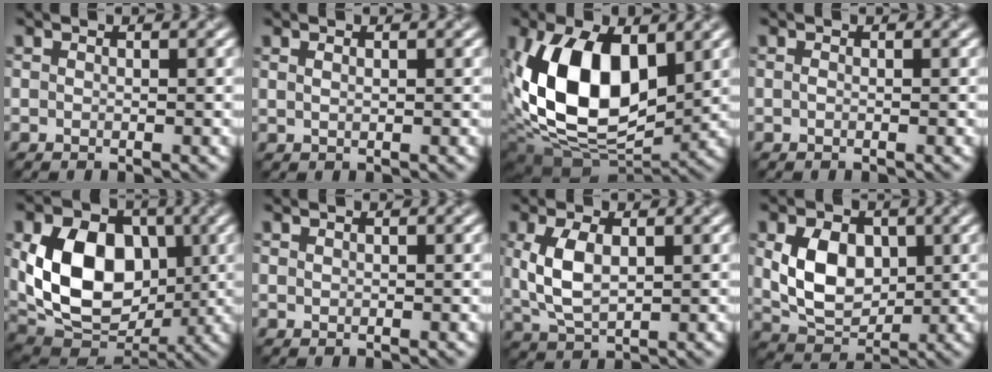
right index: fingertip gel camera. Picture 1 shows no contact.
{"total": 0.6, "force": [0.4, 0.2, 0.5], "torque": [-0.011, 0.001, 0.008]}
{"total": 13.2, "force": [2.0, 7.5, 10.6], "torque": [-0.203, -0.012, 0.035]}
{"total": 0.0}
{"total": 11.1, "force": [0.9, 7.9, 7.7], "torque": [-0.144, -0.010, 0.017]}
{"total": 0.0}
{"total": 4.6, "force": [0.8, 2.4, 3.9], "torque": [-0.089, 0.004, 0.022]}
{"total": 6.4, "force": [0.8, 4.5, 4.4], "torque": [-0.088, -0.003, 0.018]}